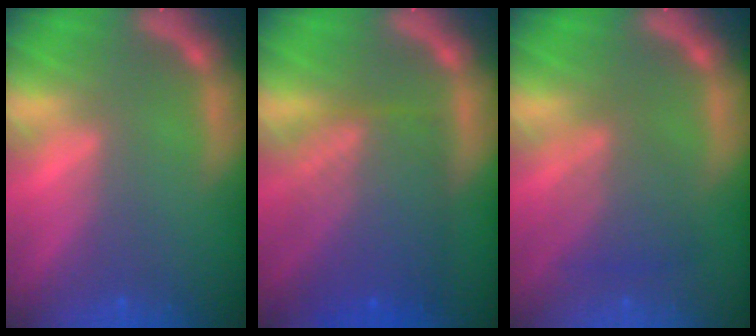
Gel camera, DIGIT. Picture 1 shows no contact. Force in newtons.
{"total": 8.5}
{"total": 4.0}